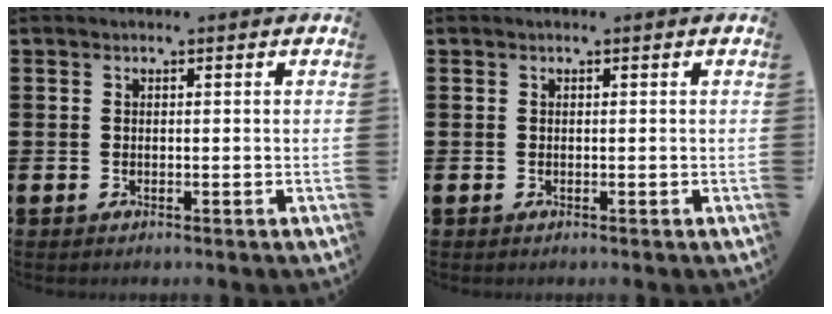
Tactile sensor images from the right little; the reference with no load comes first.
{"total": 0.0}